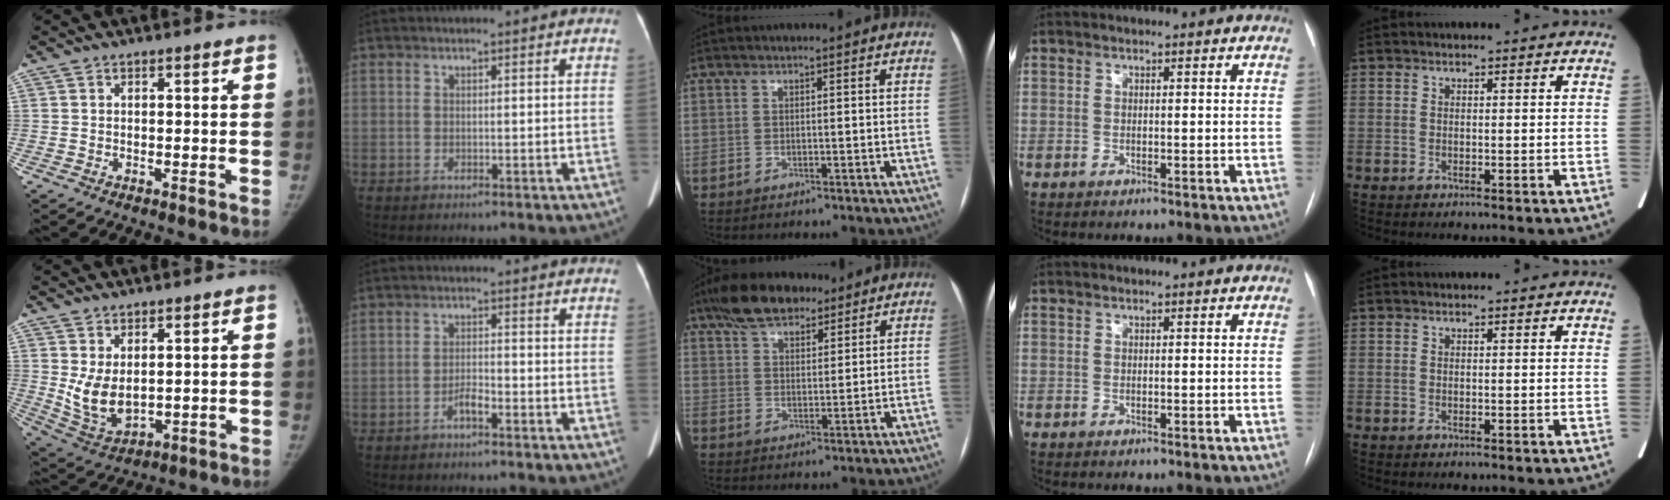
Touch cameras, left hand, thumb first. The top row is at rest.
{"thumb": {"total": 8.1, "force": [1.7, 5.0, 6.2], "torque": [-0.105, -0.024, 0.054]}, "index": {"total": 2.2, "force": [-1.6, 0.3, 1.5], "torque": [-0.027, 0.003, -0.030]}, "middle": {"total": 9.4, "force": [7.1, 3.9, 4.7], "torque": [-0.088, 0.018, 0.125]}}